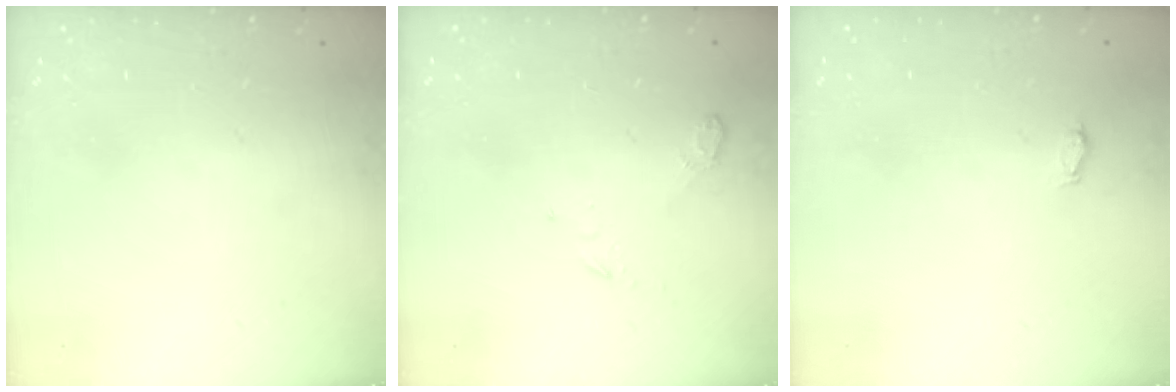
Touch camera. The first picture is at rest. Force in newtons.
{"total": 3.4, "press": 3.3, "slide": 0.8}
{"total": 2.7, "press": 2.4, "slide": 1.1}